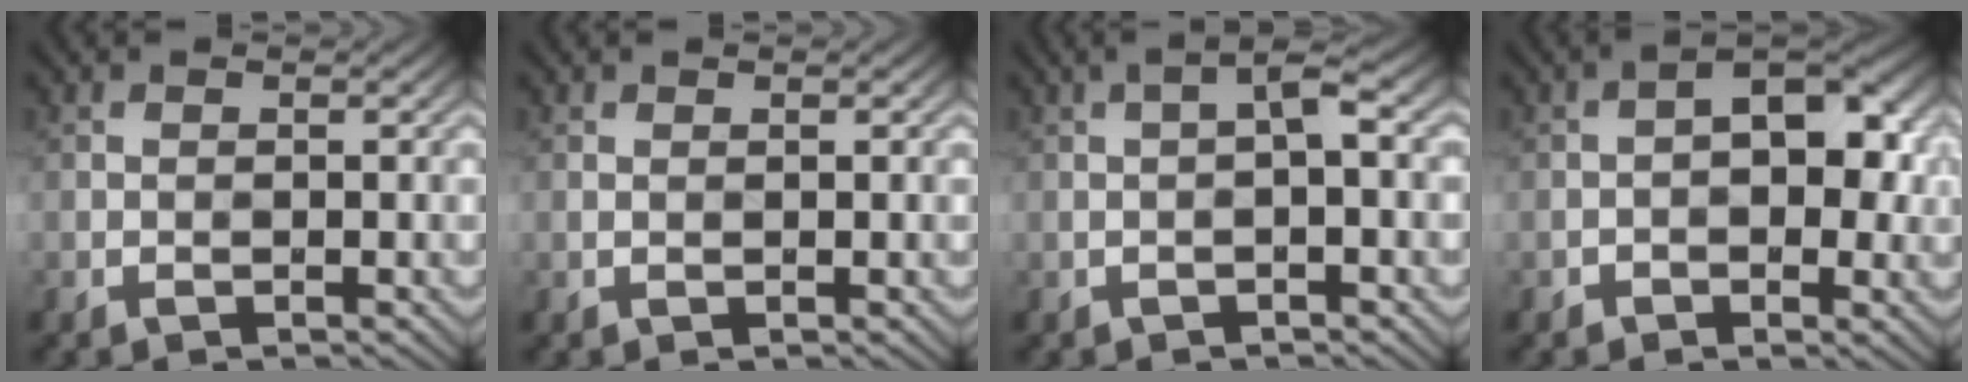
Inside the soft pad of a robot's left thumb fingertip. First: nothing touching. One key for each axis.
{"total": 0.6, "fx": 0.5, "fy": -0.1, "fz": 0.3, "tx": 0.002, "ty": 0.006, "tz": 0.005}
{"total": 3.3, "fx": 0.1, "fy": 0.2, "fz": 3.3, "tx": -0.048, "ty": 0.012, "tz": -0.008}
{"total": 5.3, "fx": 0.2, "fy": 2.6, "fz": 4.6, "tx": -0.062, "ty": 0.007, "tz": 0.005}